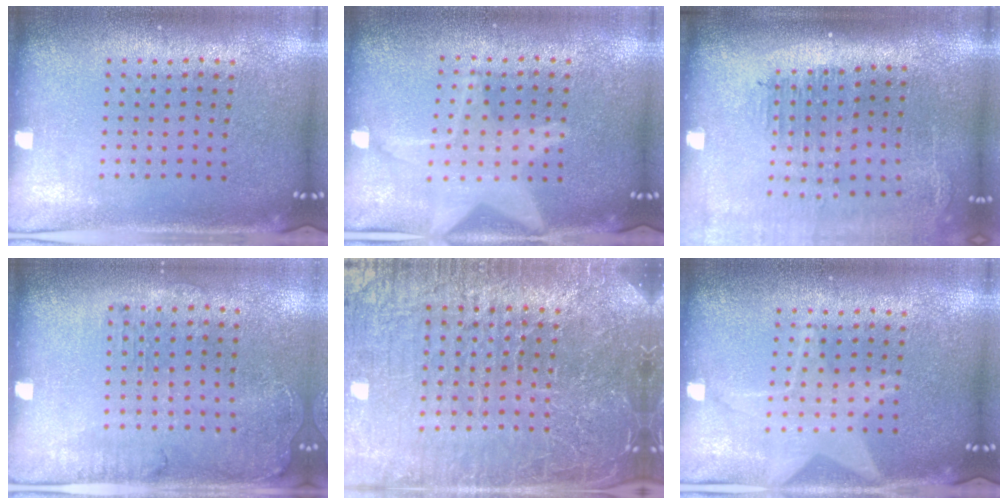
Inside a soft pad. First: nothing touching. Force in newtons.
{"total": 1.8, "press": 1.8, "slide": 0.1}
{"total": 2.3, "press": 1.8, "slide": 1.3}
{"total": 1.3, "press": 1.2, "slide": 0.6}
{"total": 6.5, "press": 5.7, "slide": 3.1}
{"total": 2.4, "press": 2.4, "slide": 0.3}